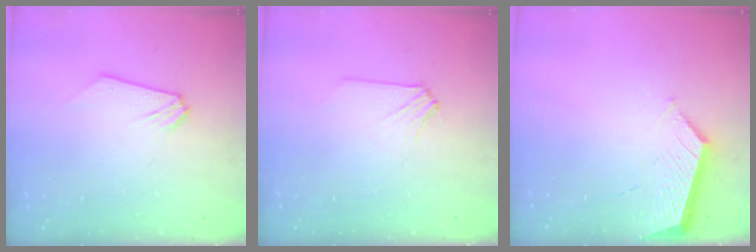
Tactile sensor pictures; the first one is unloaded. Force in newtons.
{"total": 2.1, "press": 2.1, "slide": 0.4}
{"total": 4.0, "press": 4.0, "slide": 0.4}